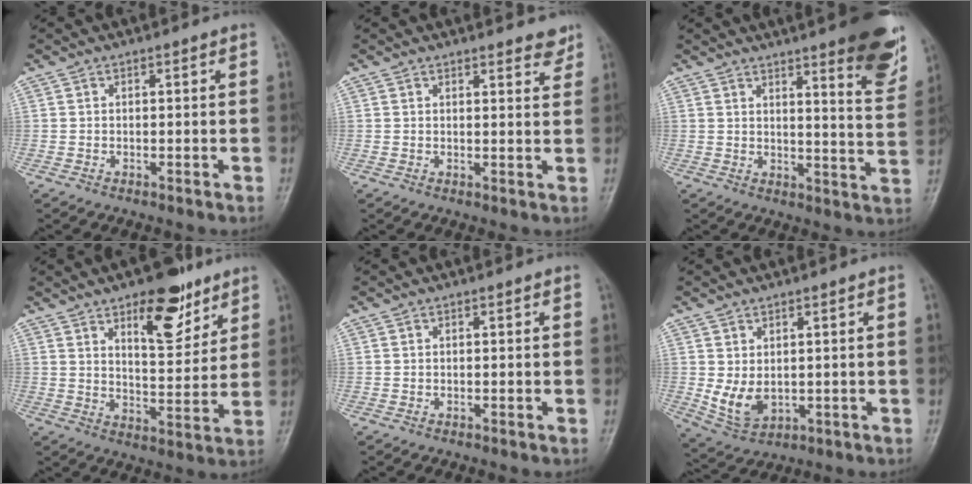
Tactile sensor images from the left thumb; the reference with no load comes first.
{"total": 3.5, "force": [3.0, 1.0, 1.3], "torque": [0.000, -0.019, 0.031]}
{"total": 14.5, "force": [9.0, 2.8, 11.0], "torque": [-0.112, -0.054, 0.113]}
{"total": 12.5, "force": [7.4, 5.3, 8.5], "torque": [-0.092, -0.045, 0.114]}
{"total": 0.0}
{"total": 6.1, "force": [0.4, 4.1, 4.4], "torque": [-0.070, -0.015, 0.027]}